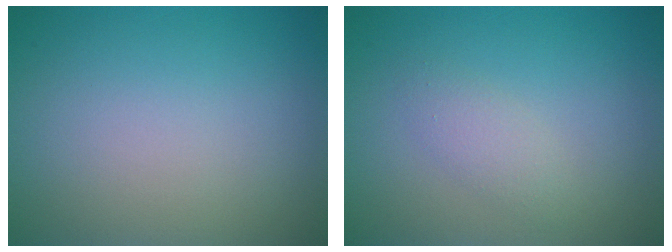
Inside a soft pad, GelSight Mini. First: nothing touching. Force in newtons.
{"total": 1.6, "press": 1.6, "slide": 0.1}